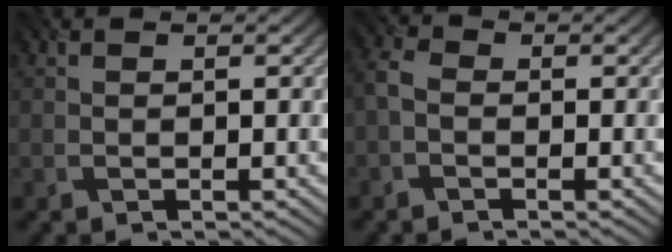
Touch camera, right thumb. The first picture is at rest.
{"total": 2.5, "force": [-0.9, 1.6, 1.6], "torque": [-0.049, 0.004, -0.030]}